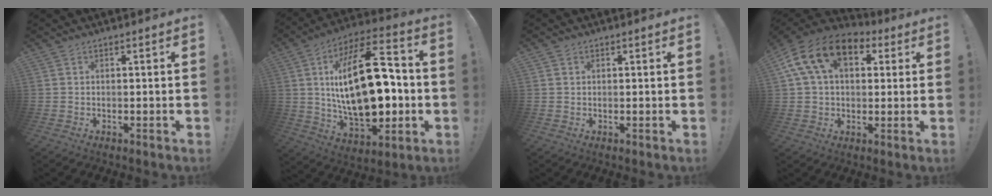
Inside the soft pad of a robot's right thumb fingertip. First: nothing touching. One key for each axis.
{"total": 29.3, "fx": 0.6, "fy": 14.7, "fz": 25.3, "tx": -0.448, "ty": 0.000, "tz": 0.009}
{"total": 0.9, "fx": 0.4, "fy": 0.7, "fz": 0.0, "tx": 0.008, "ty": -0.001, "tz": 0.007}
{"total": 16.6, "fx": 6.5, "fy": 10.3, "fz": 11.3, "tx": -0.199, "ty": -0.009, "tz": 0.118}